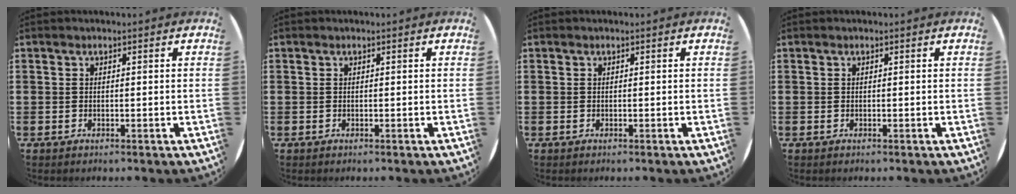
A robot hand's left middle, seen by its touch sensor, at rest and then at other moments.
{"total": 0.0}
{"total": 0.0}
{"total": 0.0}